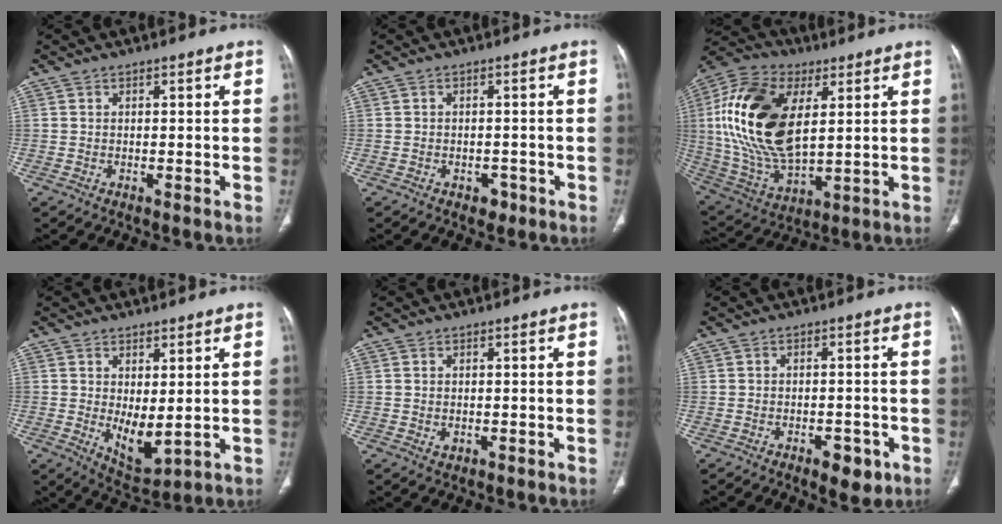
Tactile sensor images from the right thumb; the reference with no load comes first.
{"total": 2.1, "force": [-1.2, 1.5, 0.8], "torque": [-0.002, 0.005, -0.011]}
{"total": 24.4, "force": [5.0, 13.3, 19.8], "torque": [-0.393, -0.016, 0.090]}
{"total": 6.8, "force": [0.1, 3.2, 6.0], "torque": [-0.086, -0.020, 0.020]}
{"total": 1.3, "force": [-0.1, 1.1, 0.8], "torque": [-0.013, -0.002, 0.003]}
{"total": 5.2, "force": [-2.6, 2.7, 3.6], "torque": [-0.033, 0.008, -0.029]}